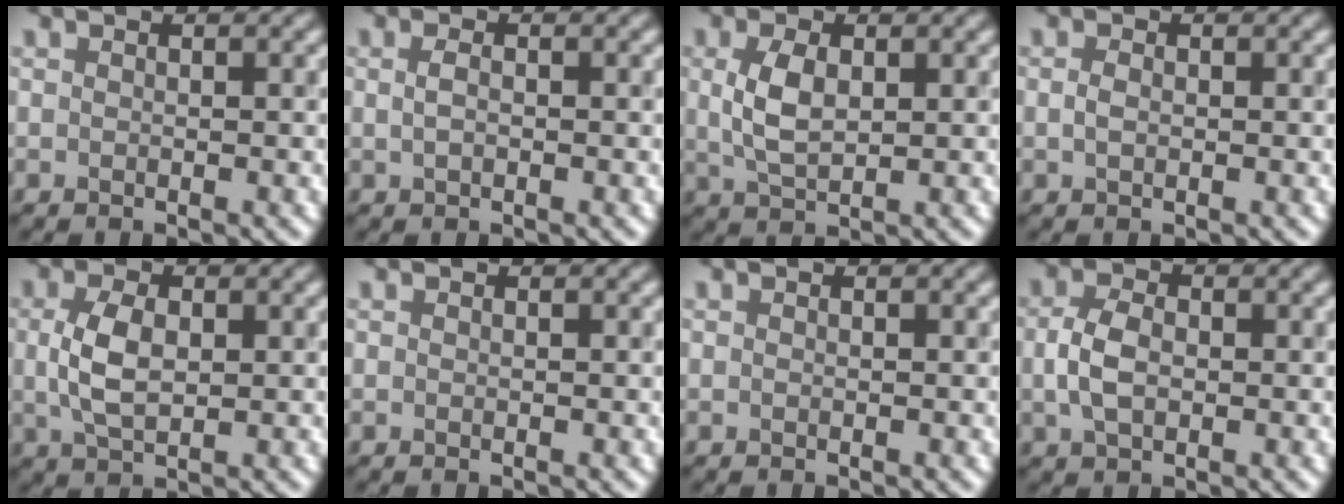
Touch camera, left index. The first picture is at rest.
{"total": 1.1, "force": [0.1, 0.5, 0.9], "torque": [-0.023, 0.000, 0.001]}
{"total": 3.5, "force": [0.6, 1.9, 2.9], "torque": [-0.066, 0.002, 0.015]}
{"total": 1.0, "force": [0.0, 0.6, 0.8], "torque": [-0.018, 0.000, -0.002]}
{"total": 3.9, "force": [0.3, 2.2, 3.2], "torque": [-0.077, 0.003, 0.007]}
{"total": 0.0}
{"total": 0.0}
{"total": 3.2, "force": [-0.1, 2.1, 2.4], "torque": [-0.056, 0.001, -0.005]}